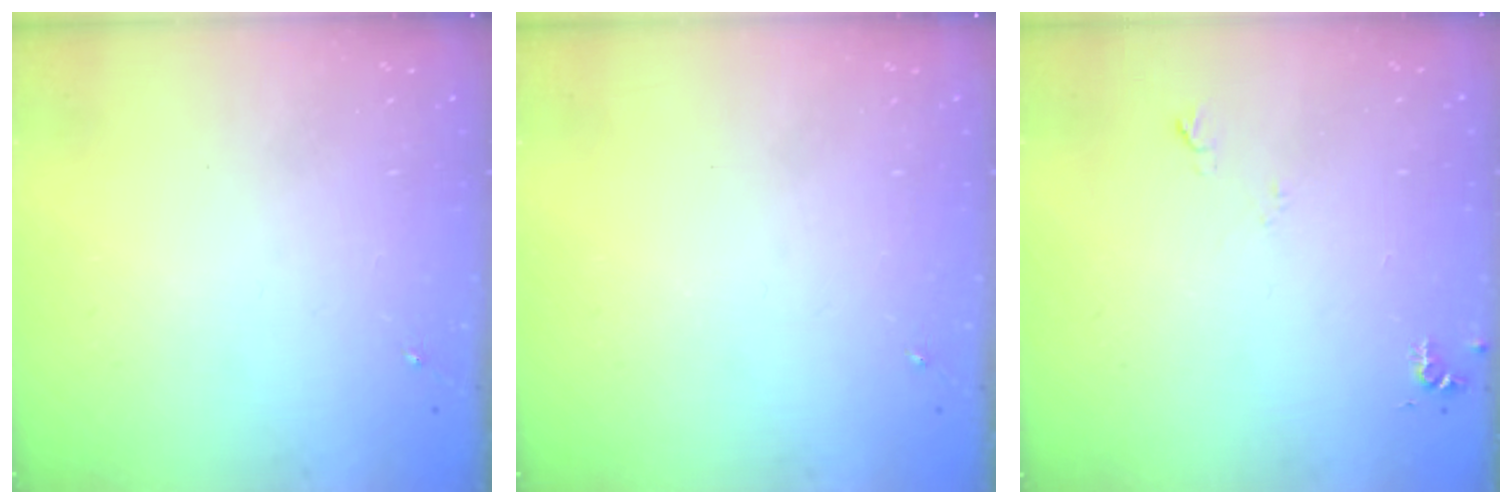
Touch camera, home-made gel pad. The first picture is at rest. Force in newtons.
{"total": 0.0}
{"total": 5.5, "press": 5.5, "slide": 0.7}